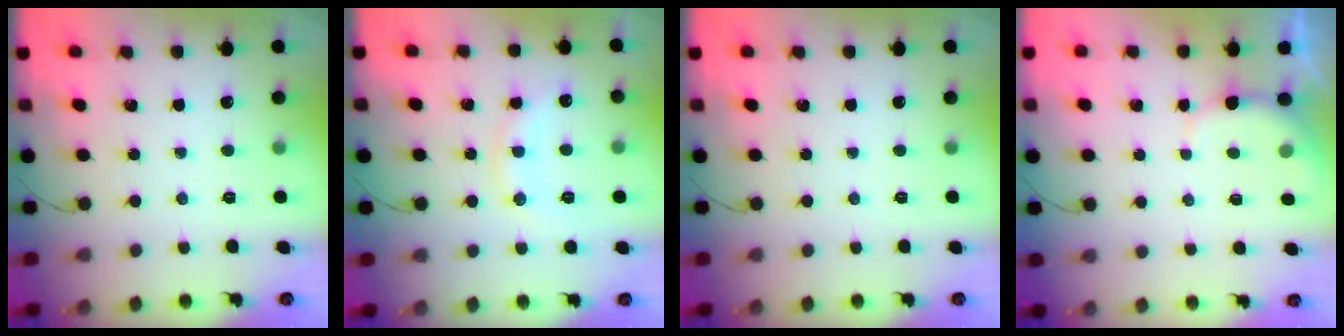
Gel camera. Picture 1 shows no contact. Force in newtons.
{"total": 10.2, "press": 10.2, "slide": 0.4}
{"total": 0.0}
{"total": 2.8, "press": 2.7, "slide": 0.7}